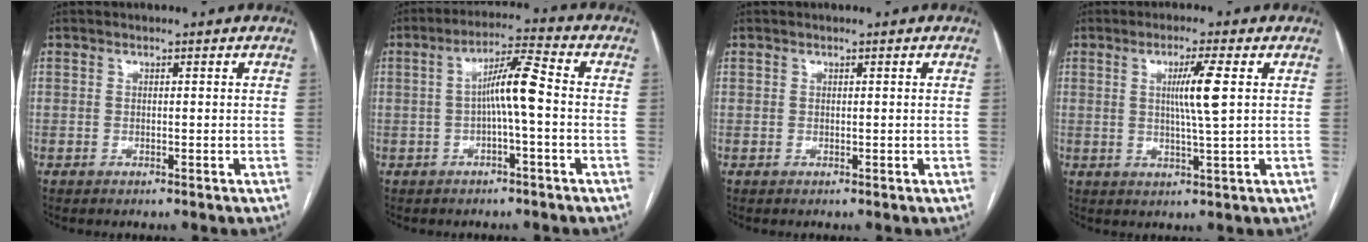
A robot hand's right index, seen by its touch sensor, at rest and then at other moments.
{"total": 6.6, "force": [-0.5, 0.3, 6.5], "torque": [-0.116, 0.019, -0.010]}
{"total": 0.0}
{"total": 5.6, "force": [1.3, -0.7, 5.4], "torque": [-0.098, -0.005, 0.023]}